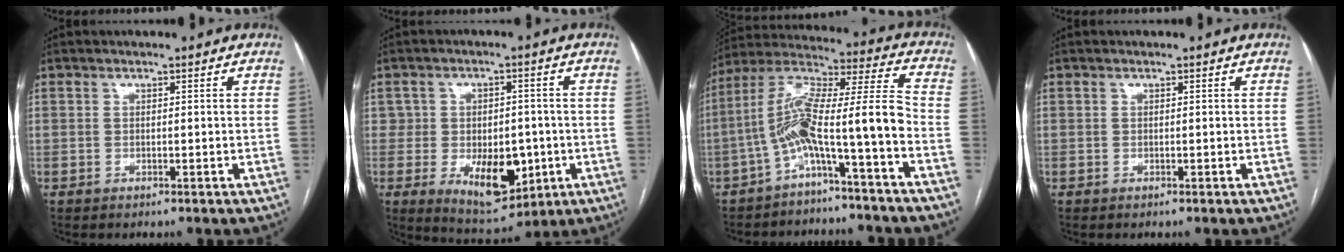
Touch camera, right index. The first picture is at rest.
{"total": 11.3, "force": [-2.5, 6.8, 8.6], "torque": [-0.126, 0.006, -0.019]}
{"total": 11.9, "force": [-5.0, -0.2, 10.8], "torque": [-0.201, 0.046, -0.091]}
{"total": 0.0}